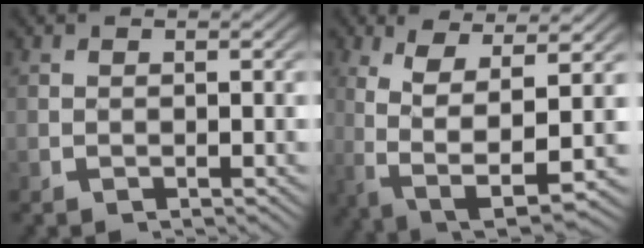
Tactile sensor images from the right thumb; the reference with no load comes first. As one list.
[{"total": 9.2, "force": [-0.7, 4.7, 7.8], "torque": [-0.170, -0.042, 0.016]}]